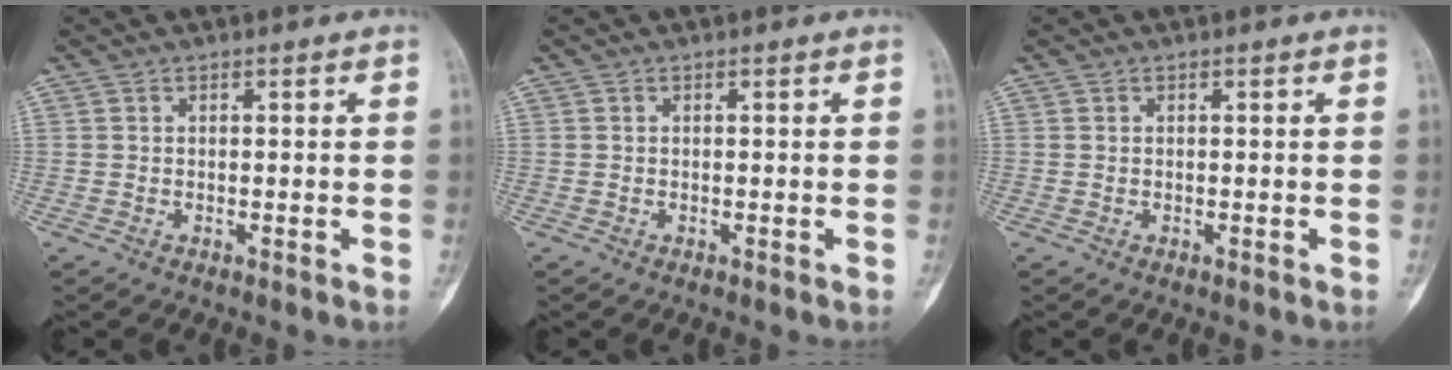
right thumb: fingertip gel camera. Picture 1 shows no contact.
{"total": 0.0}
{"total": 0.0}